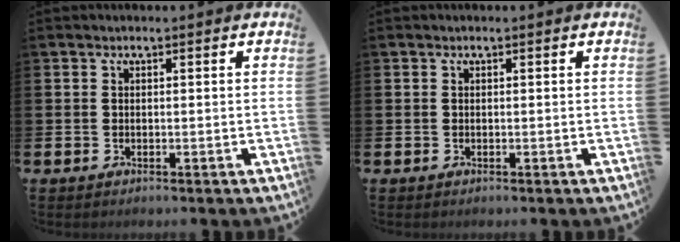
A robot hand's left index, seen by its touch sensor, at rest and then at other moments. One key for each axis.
{"total": 0.0}